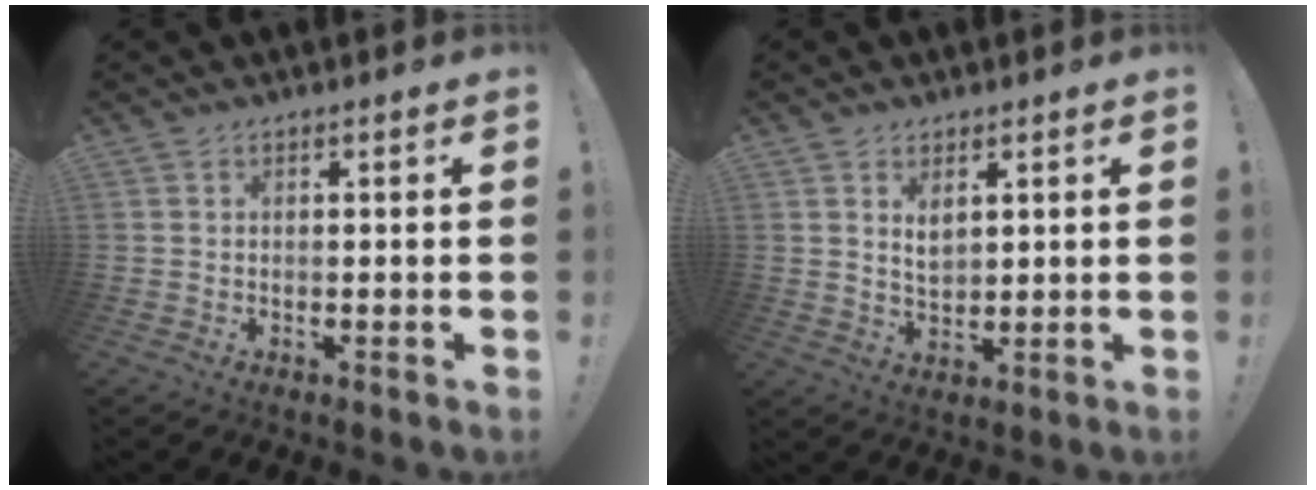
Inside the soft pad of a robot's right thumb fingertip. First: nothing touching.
{"total": 4.3, "force": [2.4, 2.4, 2.6], "torque": [-0.039, -0.013, 0.041]}